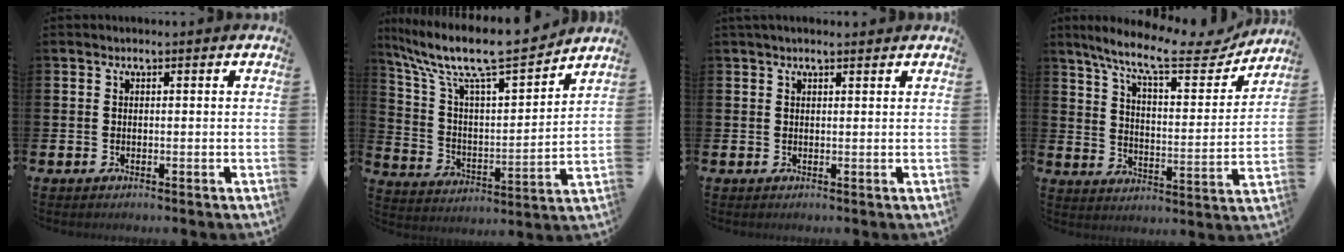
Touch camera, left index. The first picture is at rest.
{"total": 11.4, "force": [9.8, 1.9, 5.5], "torque": [-0.153, -0.063, 0.166]}
{"total": 1.3, "force": [1.2, 0.2, 0.6], "torque": [-0.003, -0.001, 0.019]}
{"total": 11.4, "force": [9.6, 2.4, 5.6], "torque": [-0.126, -0.056, 0.158]}